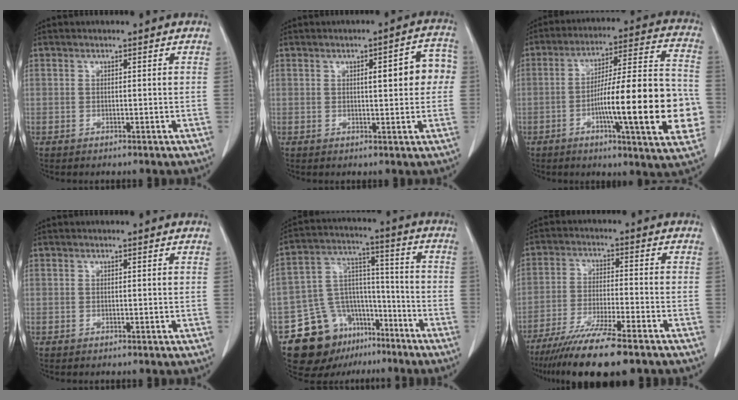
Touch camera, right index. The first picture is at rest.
{"total": 7.2, "force": [1.0, 1.8, 6.8], "torque": [-0.083, 0.022, 0.011]}
{"total": 21.8, "force": [-5.1, 2.2, 21.1], "torque": [-0.269, 0.014, -0.071]}
{"total": 0.0}
{"total": 14.8, "force": [-9.4, 10.1, 5.3], "torque": [-0.091, 0.064, -0.147]}
{"total": 13.9, "force": [-10.7, 0.9, 8.8], "torque": [-0.155, -0.038, -0.176]}